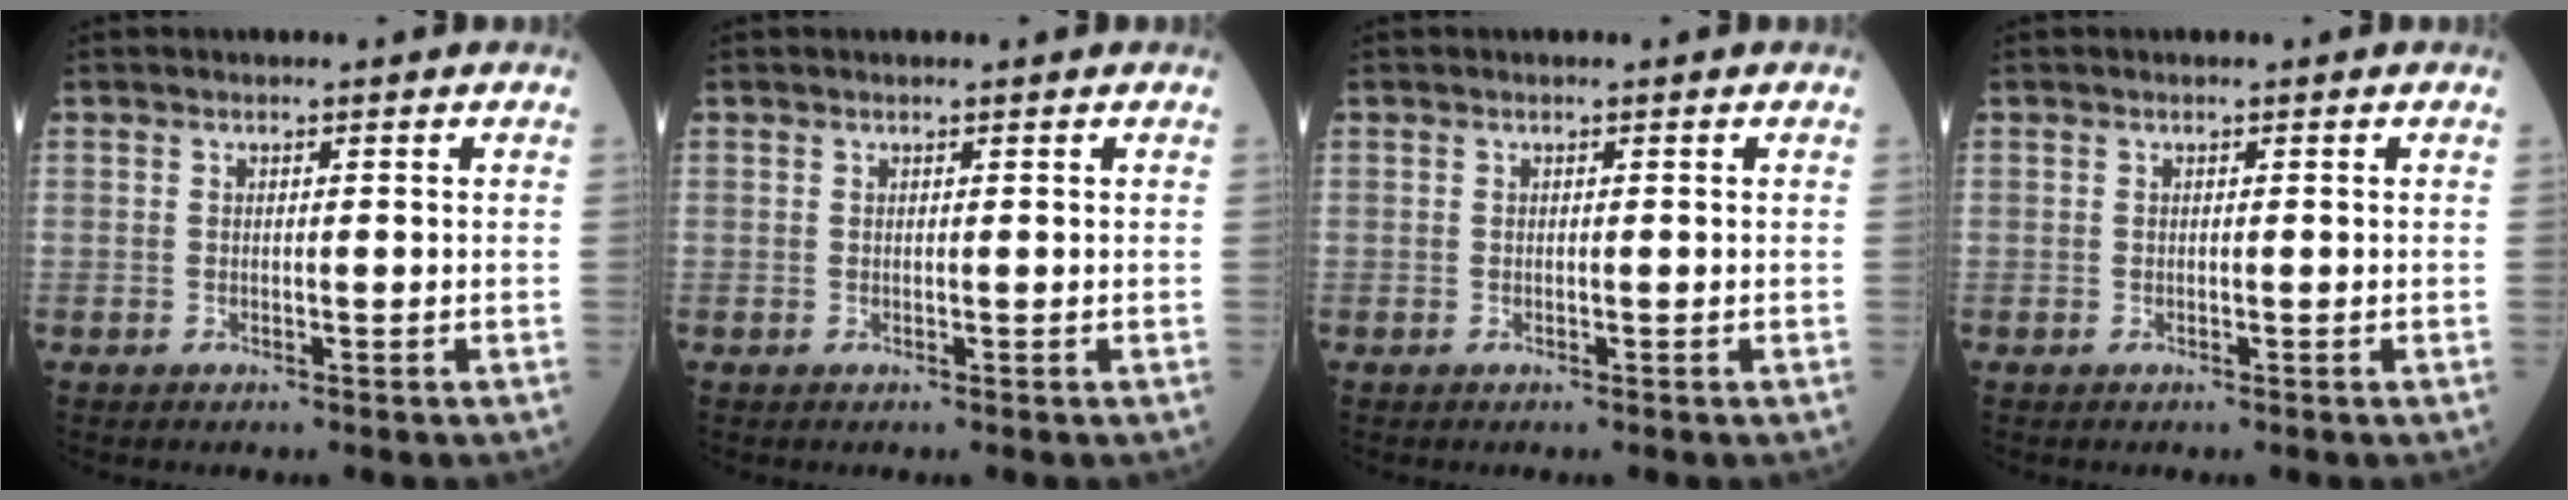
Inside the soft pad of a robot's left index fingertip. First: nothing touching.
{"total": 0.0}
{"total": 0.0}
{"total": 0.0}